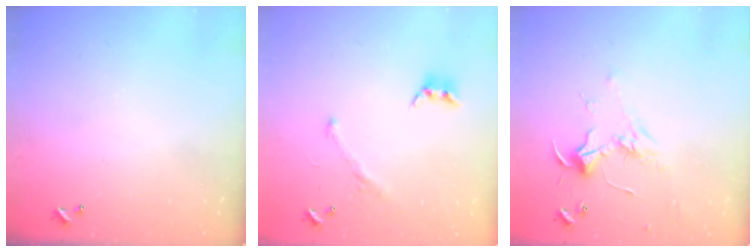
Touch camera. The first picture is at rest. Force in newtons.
{"total": 2.2, "press": 2.0, "slide": 1.1}
{"total": 1.3, "press": 1.2, "slide": 0.3}